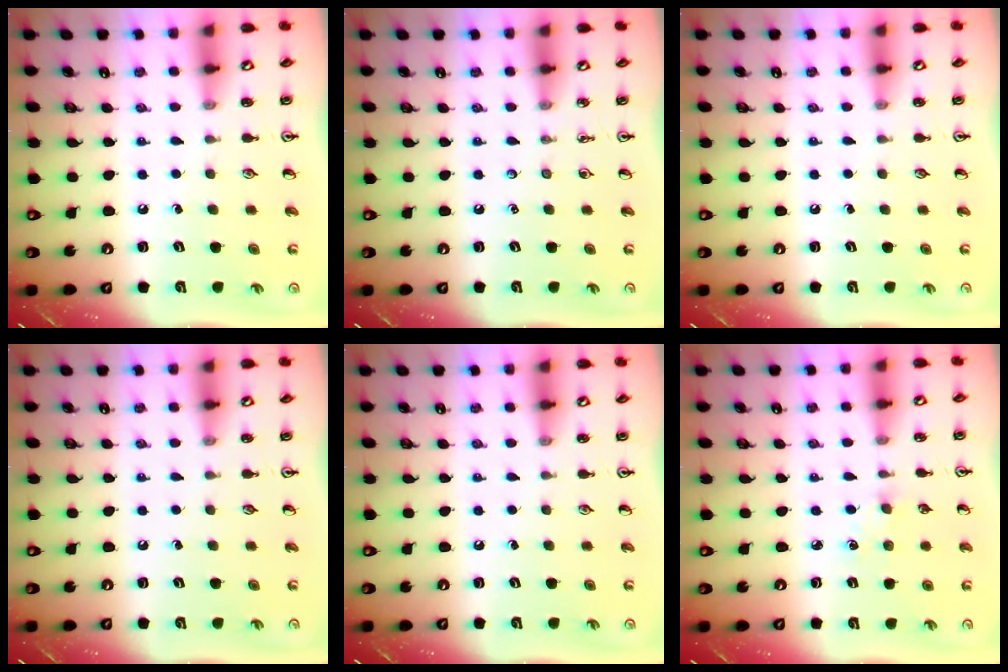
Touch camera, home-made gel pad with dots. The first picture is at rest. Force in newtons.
{"total": 0.0}
{"total": 0.0}
{"total": 0.0}
{"total": 0.0}
{"total": 2.7, "press": 2.7, "slide": 0.4}